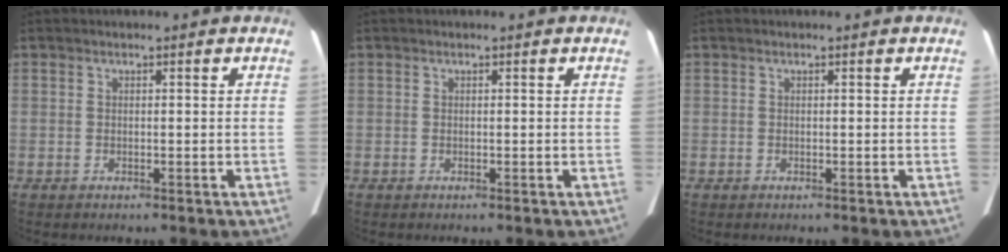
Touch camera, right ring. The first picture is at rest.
{"total": 0.0}
{"total": 0.0}